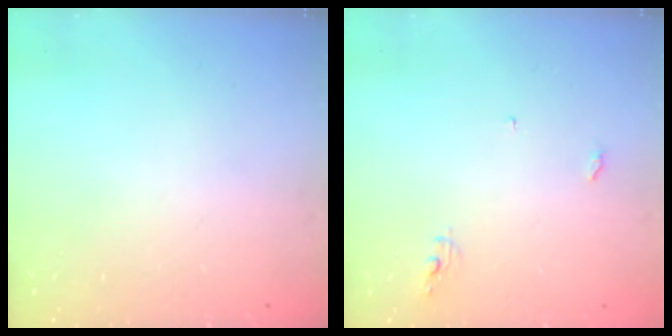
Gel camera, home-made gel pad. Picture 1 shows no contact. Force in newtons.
{"total": 4.1, "press": 4.1, "slide": 0.3}